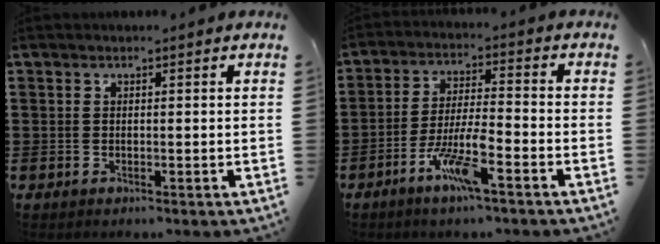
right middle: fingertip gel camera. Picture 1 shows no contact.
{"total": 7.7, "force": [-4.2, 1.2, 6.3], "torque": [-0.132, -0.007, -0.081]}